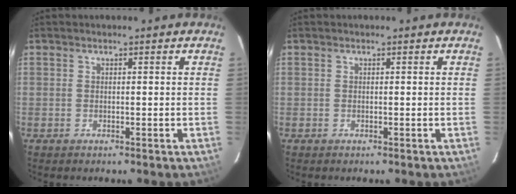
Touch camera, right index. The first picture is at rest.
{"total": 0.0}